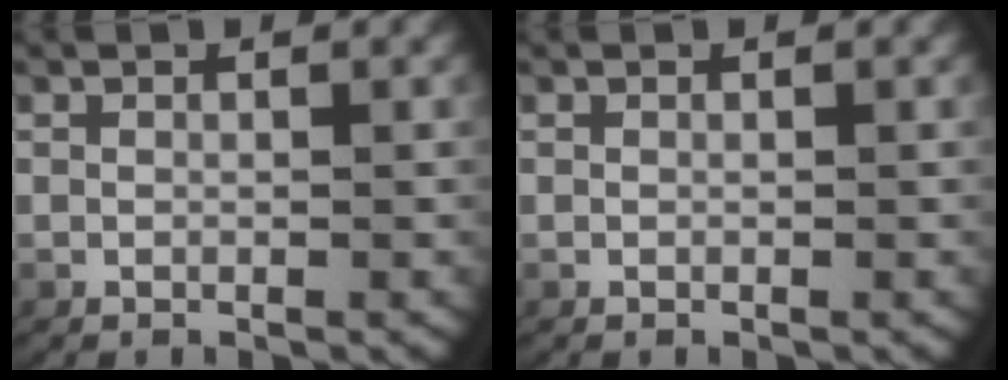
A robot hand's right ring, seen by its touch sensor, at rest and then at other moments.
{"total": 0.0}